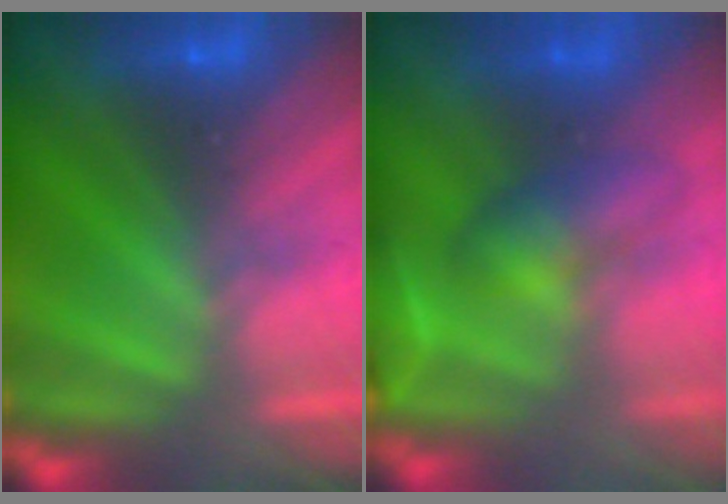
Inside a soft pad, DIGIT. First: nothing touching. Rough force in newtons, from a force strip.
{"total": 4.7}